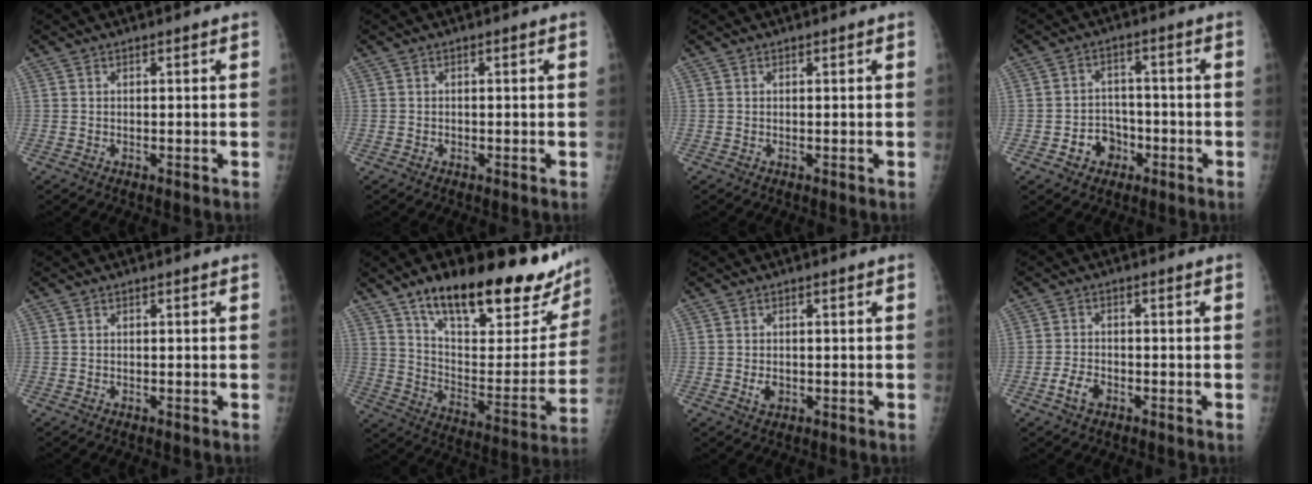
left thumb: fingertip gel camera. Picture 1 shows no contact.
{"total": 0.6, "force": [-0.2, 0.5, 0.2], "torque": [0.002, 0.003, -0.005]}
{"total": 0.0}
{"total": 6.3, "force": [-2.7, 5.2, 2.3], "torque": [-0.005, 0.027, -0.041]}
{"total": 0.0}
{"total": 29.6, "force": [19.5, 10.5, 19.7], "torque": [-0.250, -0.061, 0.298]}
{"total": 2.3, "force": [-0.4, 1.6, 1.5], "torque": [-0.020, 0.000, -0.004]}
{"total": 3.6, "force": [-1.9, 2.2, 2.1], "torque": [-0.039, 0.013, -0.035]}